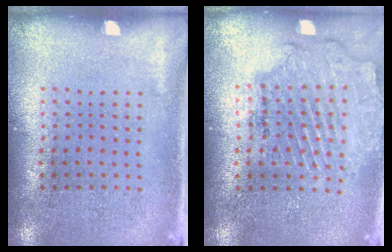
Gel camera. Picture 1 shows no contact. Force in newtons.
{"total": 1.6, "press": 1.6, "slide": 0.4}